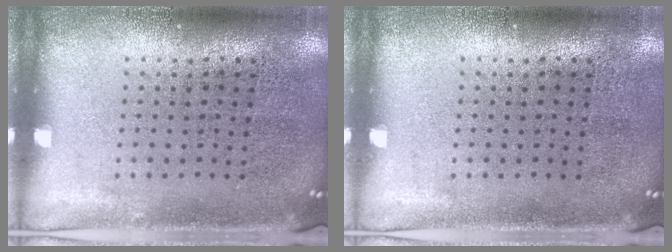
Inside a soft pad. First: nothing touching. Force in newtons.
{"total": 0.0}